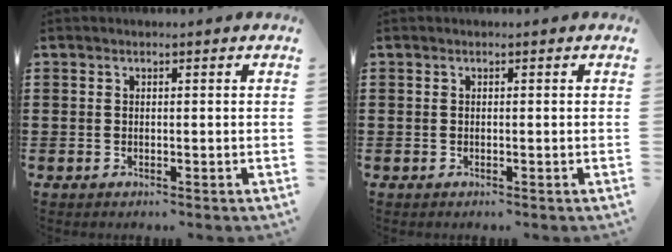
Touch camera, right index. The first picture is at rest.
{"total": 0.0}